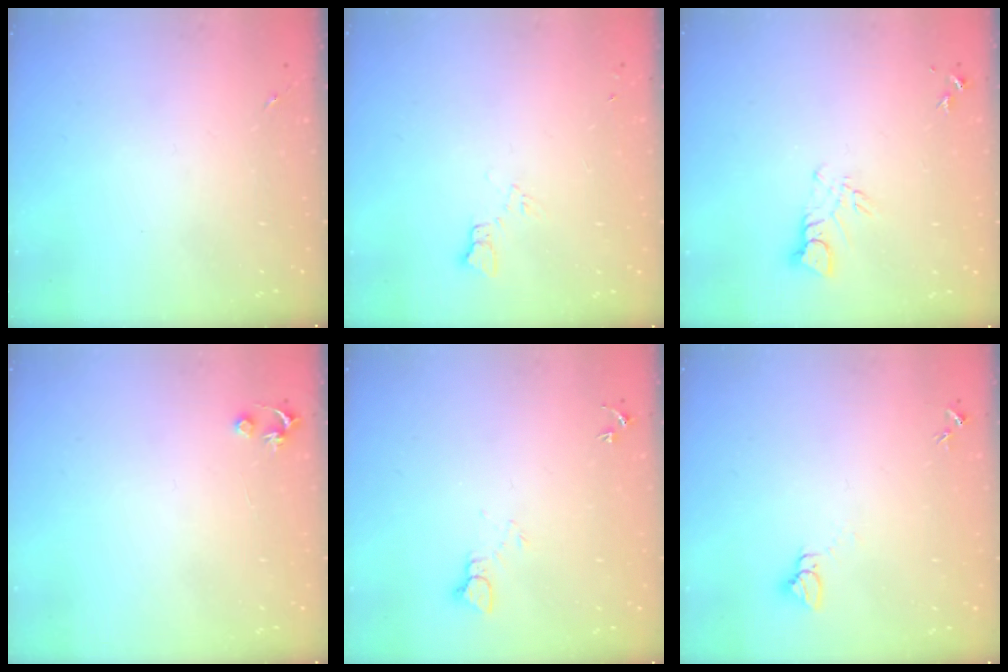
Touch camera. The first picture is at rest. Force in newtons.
{"total": 5.3, "press": 5.3, "slide": 0.4}
{"total": 4.8, "press": 4.8, "slide": 0.5}
{"total": 3.5, "press": 3.5, "slide": 0.3}
{"total": 4.2, "press": 4.1, "slide": 0.4}
{"total": 2.8, "press": 2.8, "slide": 0.1}